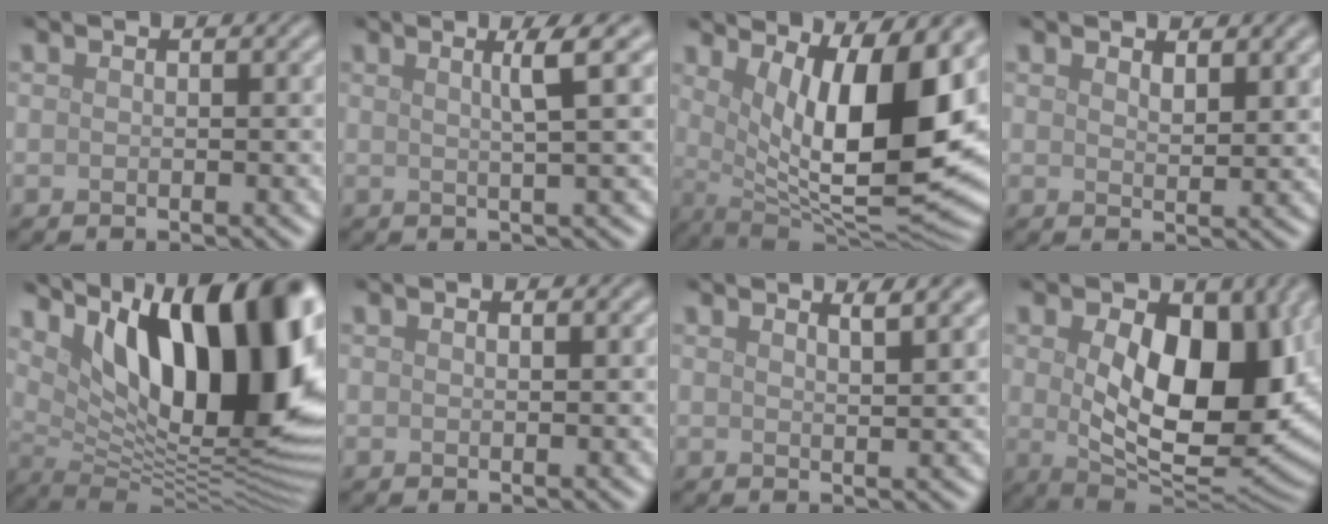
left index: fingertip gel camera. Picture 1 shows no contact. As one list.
[{"total": 3.2, "force": [1.1, 0.4, 3.0], "torque": [-0.043, 0.012, 0.013]}, {"total": 14.3, "force": [3.9, 4.6, 13.0], "torque": [-0.168, -0.008, 0.072]}, {"total": 1.9, "force": [1.5, 0.6, 1.0], "torque": [-0.017, -0.003, 0.029]}, {"total": 17.4, "force": [6.5, 7.4, 14.4], "torque": [-0.180, 0.013, 0.106]}, {"total": 0.0}, {"total": 2.6, "force": [1.9, 0.6, 1.6], "torque": [-0.007, 0.009, 0.018]}, {"total": 13.1, "force": [1.9, 7.2, 10.7], "torque": [-0.150, -0.018, 0.039]}]